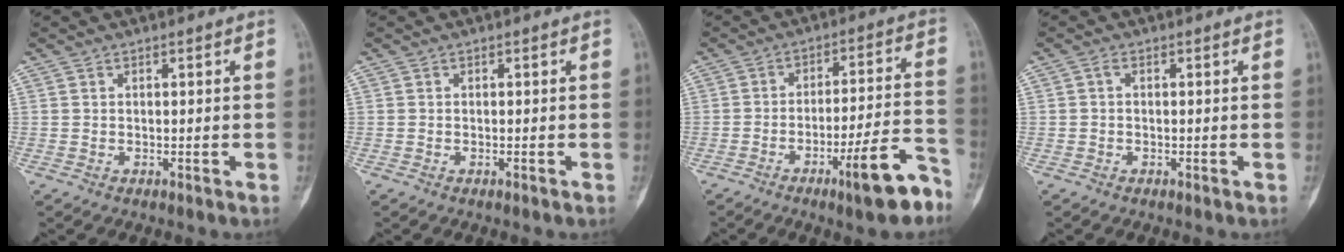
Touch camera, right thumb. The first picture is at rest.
{"total": 0.0}
{"total": 12.4, "force": [-7.5, 2.1, 9.7], "torque": [-0.139, 0.055, -0.110]}
{"total": 0.8, "force": [0.0, 0.5, 0.7], "torque": [-0.011, 0.002, -0.005]}